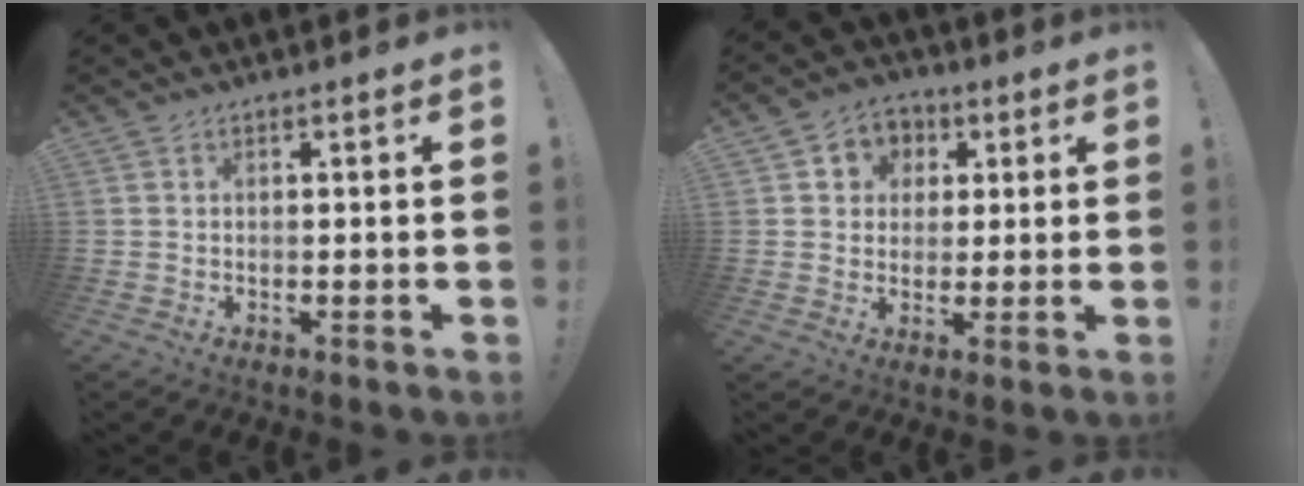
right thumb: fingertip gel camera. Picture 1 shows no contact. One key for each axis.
{"total": 6.8, "fx": 0.9, "fy": 6.5, "fz": 1.7, "tx": -0.013, "ty": -0.001, "tz": 0.019}